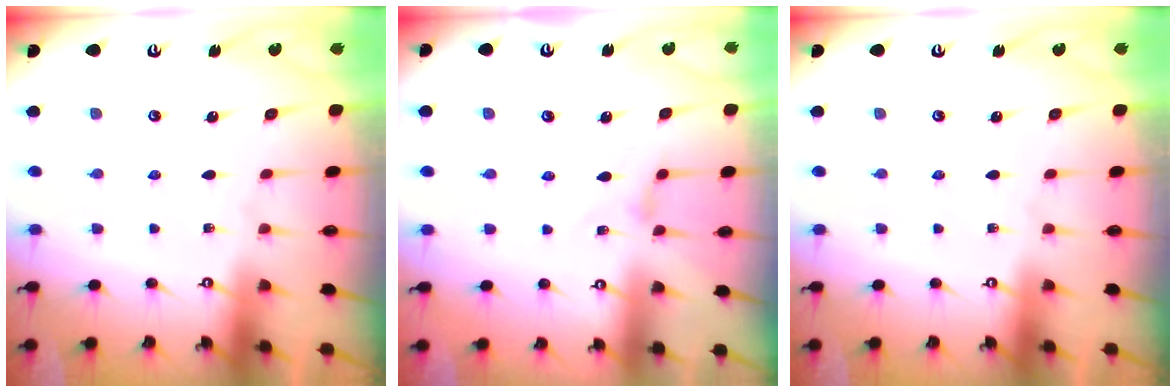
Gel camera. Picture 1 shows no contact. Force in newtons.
{"total": 1.4, "press": 1.3, "slide": 0.4}
{"total": 0.0}